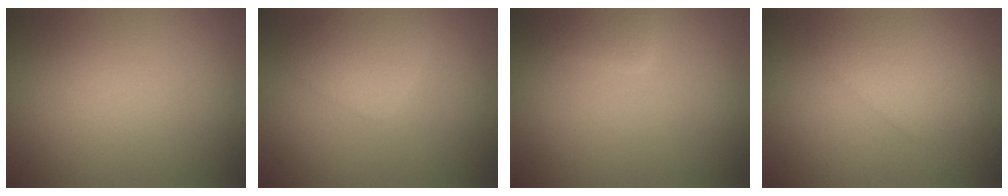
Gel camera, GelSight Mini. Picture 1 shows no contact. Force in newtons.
{"total": 2.8, "press": 2.8, "slide": 0.0}
{"total": 1.8, "press": 1.8, "slide": 0.2}
{"total": 2.4, "press": 2.4, "slide": 0.1}